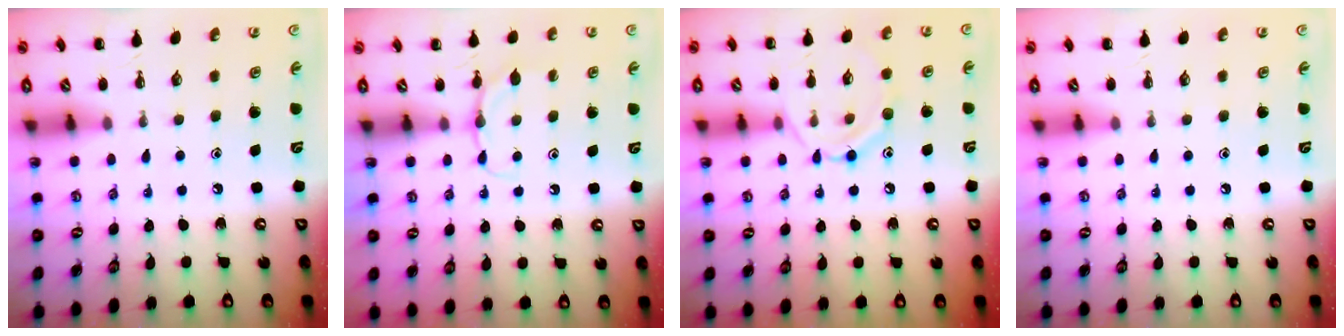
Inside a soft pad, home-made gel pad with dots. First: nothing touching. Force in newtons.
{"total": 5.1, "press": 4.9, "slide": 1.6}
{"total": 9.5, "press": 9.5, "slide": 0.6}
{"total": 0.0}